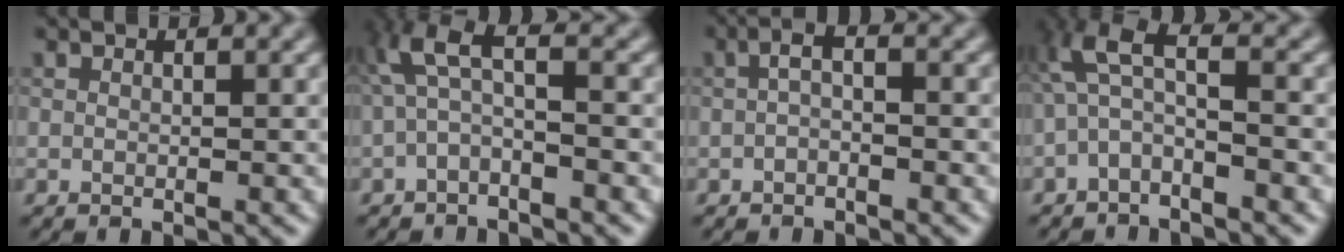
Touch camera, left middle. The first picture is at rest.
{"total": 3.5, "force": [-0.3, 1.1, 3.3], "torque": [-0.079, 0.017, -0.016]}
{"total": 1.4, "force": [-0.7, 0.4, 1.2], "torque": [-0.030, 0.004, -0.016]}
{"total": 3.9, "force": [-0.6, 1.4, 3.6], "torque": [-0.089, 0.017, -0.023]}